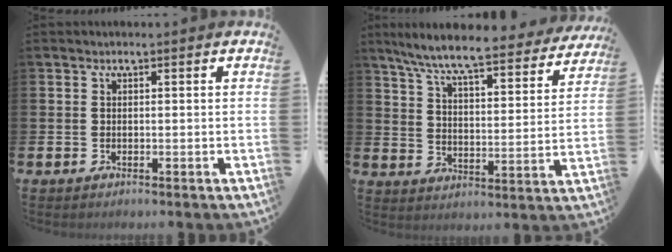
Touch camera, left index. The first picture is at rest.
{"total": 8.5, "force": [7.6, 0.7, 3.7], "torque": [-0.095, -0.054, 0.127]}